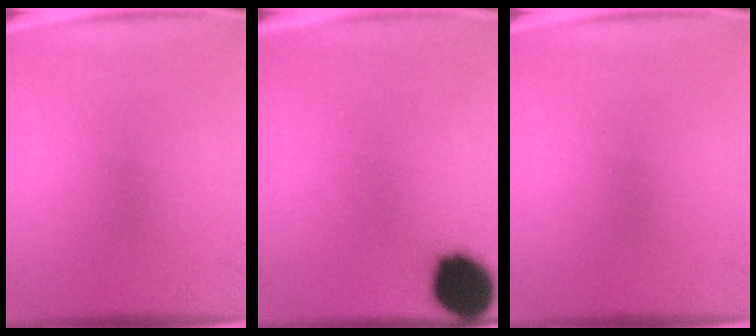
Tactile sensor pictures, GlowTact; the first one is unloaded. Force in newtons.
{"total": 14.7}
{"total": 0.0}